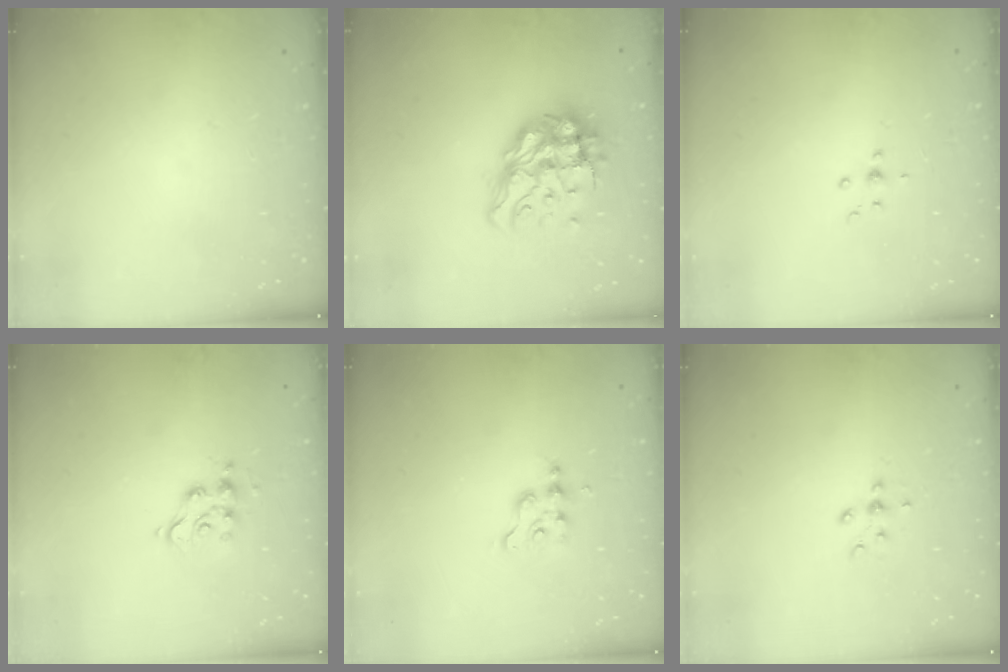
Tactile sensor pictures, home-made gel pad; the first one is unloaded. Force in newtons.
{"total": 14.7, "press": 14.7, "slide": 1.3}
{"total": 3.7, "press": 3.7, "slide": 0.7}
{"total": 6.5, "press": 6.5, "slide": 0.1}
{"total": 2.9, "press": 2.9, "slide": 0.4}
{"total": 3.8, "press": 3.5, "slide": 1.2}